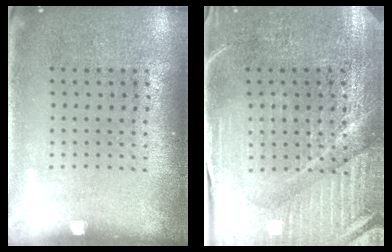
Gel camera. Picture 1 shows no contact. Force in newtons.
{"total": 3.8, "press": 3.8, "slide": 0.7}